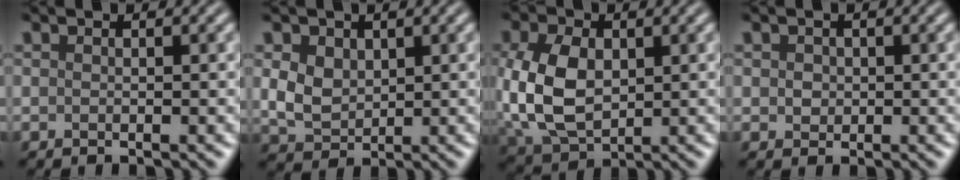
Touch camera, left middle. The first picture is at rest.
{"total": 4.1, "force": [1.0, 3.0, 2.5], "torque": [-0.065, 0.008, 0.017]}
{"total": 8.3, "force": [0.1, 5.5, 6.2], "torque": [-0.164, 0.000, 0.008]}
{"total": 2.1, "force": [0.8, 1.7, 1.1], "torque": [-0.012, 0.020, 0.000]}